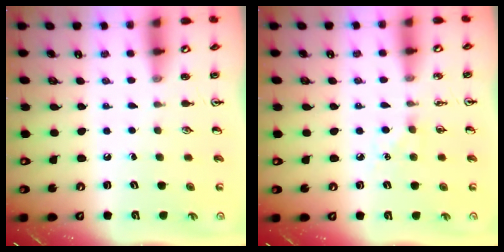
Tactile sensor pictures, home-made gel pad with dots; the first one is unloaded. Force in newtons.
{"total": 5.5, "press": 5.5, "slide": 0.5}